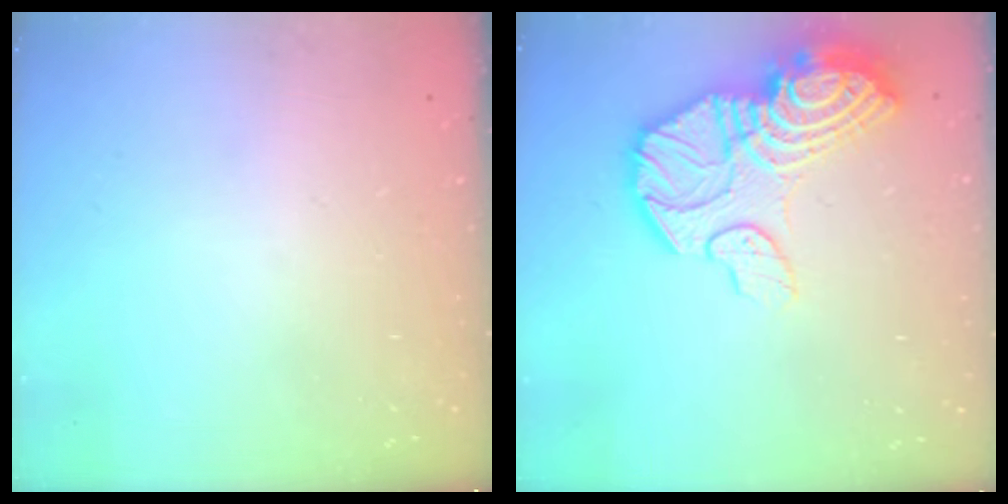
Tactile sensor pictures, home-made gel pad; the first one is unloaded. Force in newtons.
{"total": 21.4, "press": 21.3, "slide": 2.1}